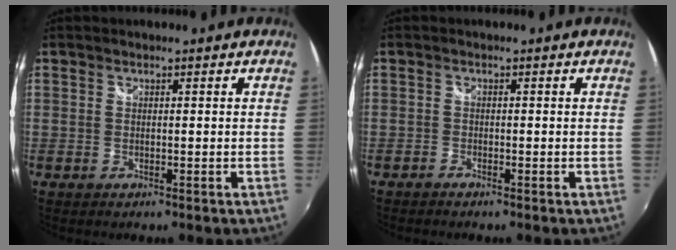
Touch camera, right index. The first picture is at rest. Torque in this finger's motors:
{"motor_torque": [0.12, -0.06, -0.01, 0.00]}